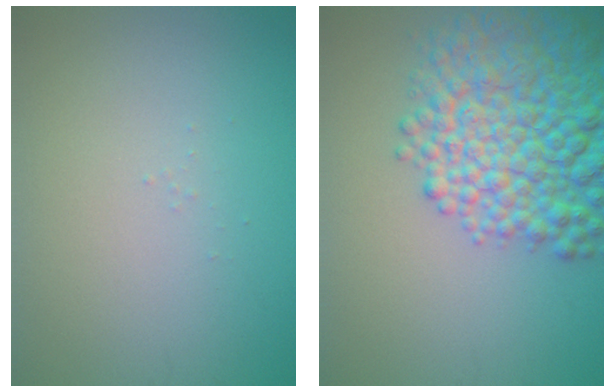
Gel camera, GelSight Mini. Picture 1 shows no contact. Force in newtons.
{"total": 10.7, "press": 10.7, "slide": 0.5}